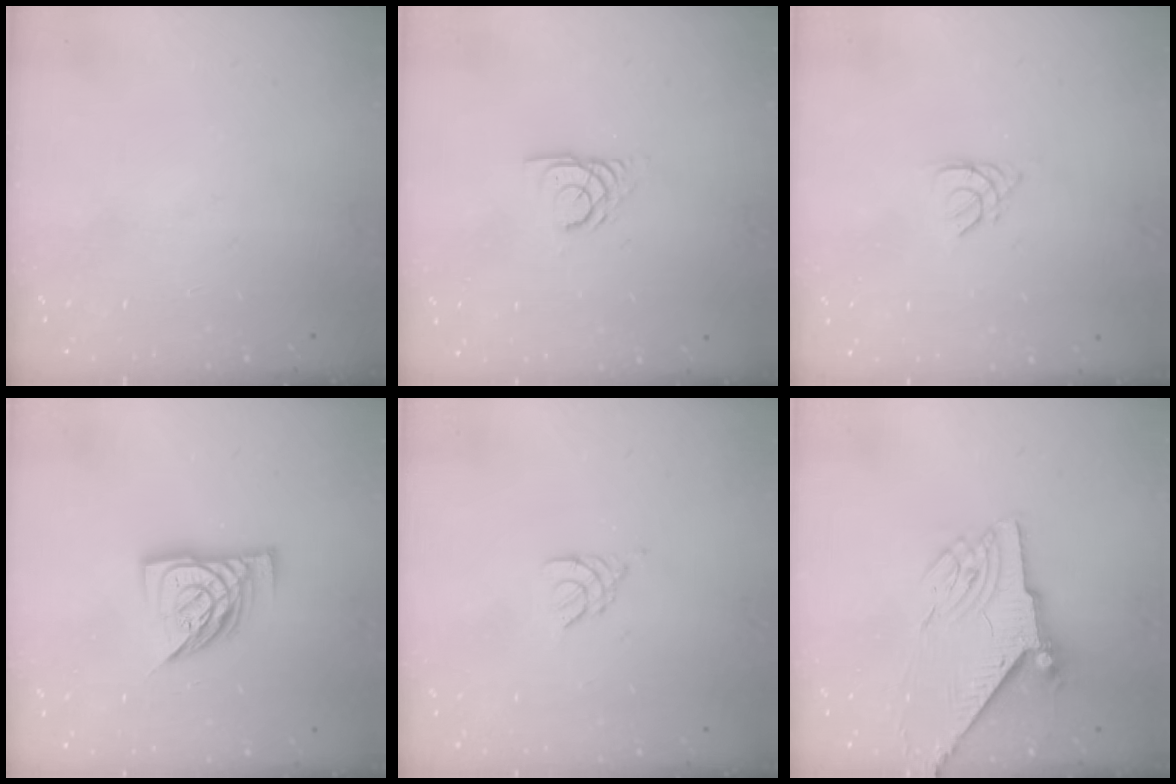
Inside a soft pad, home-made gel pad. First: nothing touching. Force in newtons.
{"total": 3.4, "press": 3.4, "slide": 0.2}
{"total": 1.3, "press": 1.3, "slide": 0.3}
{"total": 13.0, "press": 13.0, "slide": 1.2}
{"total": 2.4, "press": 2.3, "slide": 0.5}
{"total": 8.1, "press": 8.1, "slide": 0.6}